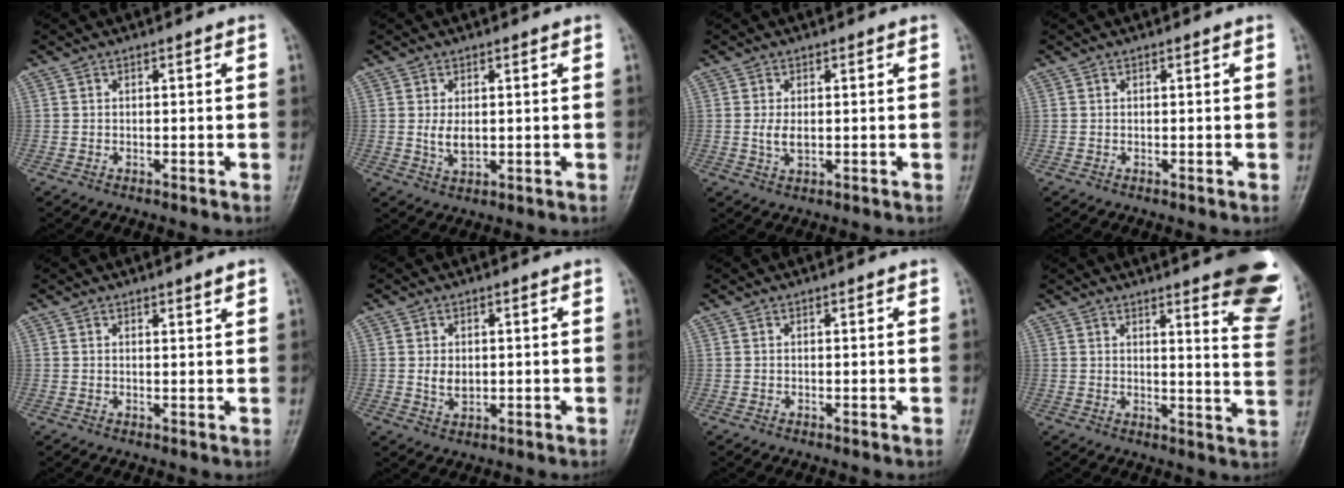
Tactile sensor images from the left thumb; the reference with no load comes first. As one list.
[{"total": 3.3, "force": [0.4, 2.0, 2.6], "torque": [-0.045, -0.009, 0.014]}, {"total": 2.8, "force": [0.2, 1.6, 2.3], "torque": [-0.047, -0.006, 0.005]}, {"total": 0.0}, {"total": 1.6, "force": [1.2, 0.2, 0.9], "torque": [-0.011, -0.009, 0.018]}, {"total": 3.0, "force": [0.4, 2.1, 2.1], "torque": [-0.028, -0.007, 0.013]}, {"total": 0.0}, {"total": 17.5, "force": [12.0, 3.6, 12.2], "torque": [-0.119, -0.071, 0.130]}]